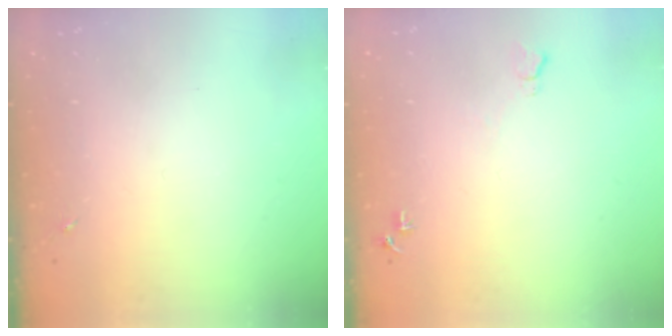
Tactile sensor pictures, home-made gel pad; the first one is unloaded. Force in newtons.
{"total": 5.8, "press": 5.8, "slide": 0.7}